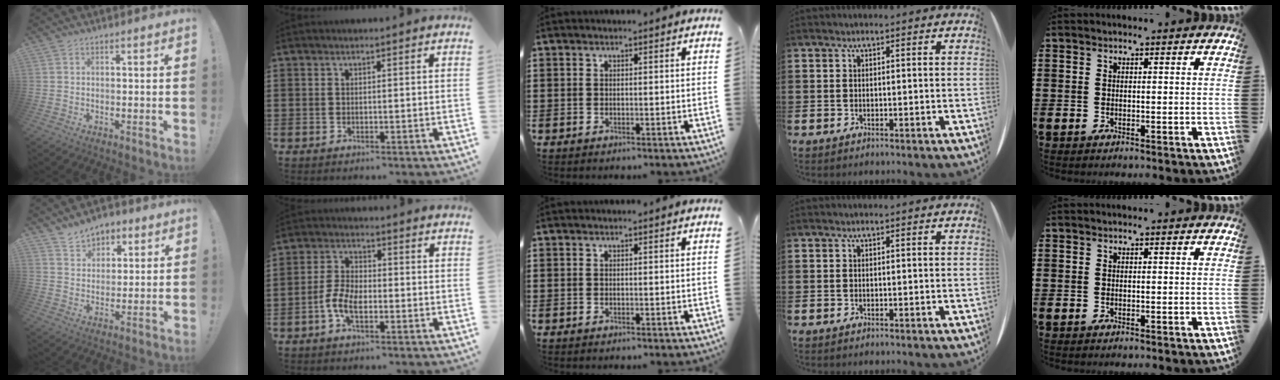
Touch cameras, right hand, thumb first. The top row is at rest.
{"thumb": {"total": 7.5, "force": [5.2, 5.3, 1.6], "torque": [-0.026, -0.030, 0.100]}, "index": {"total": 5.4, "force": [-2.1, 2.6, 4.3], "torque": [-0.107, -0.003, -0.047]}}